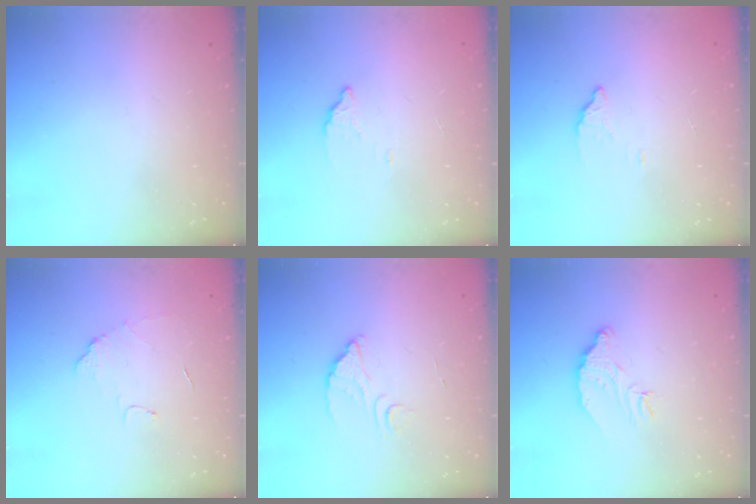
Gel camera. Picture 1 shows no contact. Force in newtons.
{"total": 2.4, "press": 2.4, "slide": 0.1}
{"total": 2.4, "press": 2.4, "slide": 0.1}
{"total": 5.5, "press": 5.5, "slide": 0.4}
{"total": 3.7, "press": 3.7, "slide": 0.1}
{"total": 8.4, "press": 8.3, "slide": 0.7}